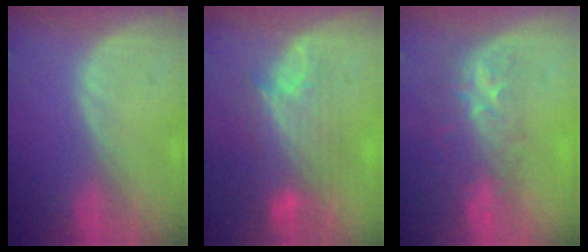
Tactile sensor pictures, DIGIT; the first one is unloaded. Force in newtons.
{"total": 9.6, "press": 8.1, "slide": 5.1}
{"total": 8.7, "press": 7.2, "slide": 5.0}